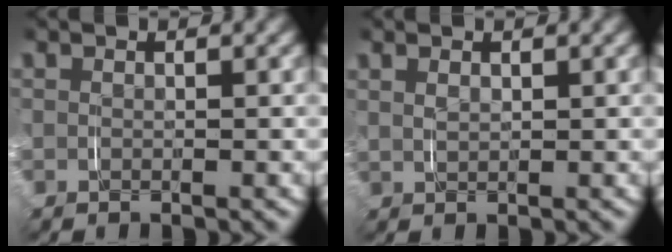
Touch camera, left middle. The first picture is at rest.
{"total": 1.1, "force": [0.6, 0.6, 0.7], "torque": [-0.018, -0.003, 0.016]}